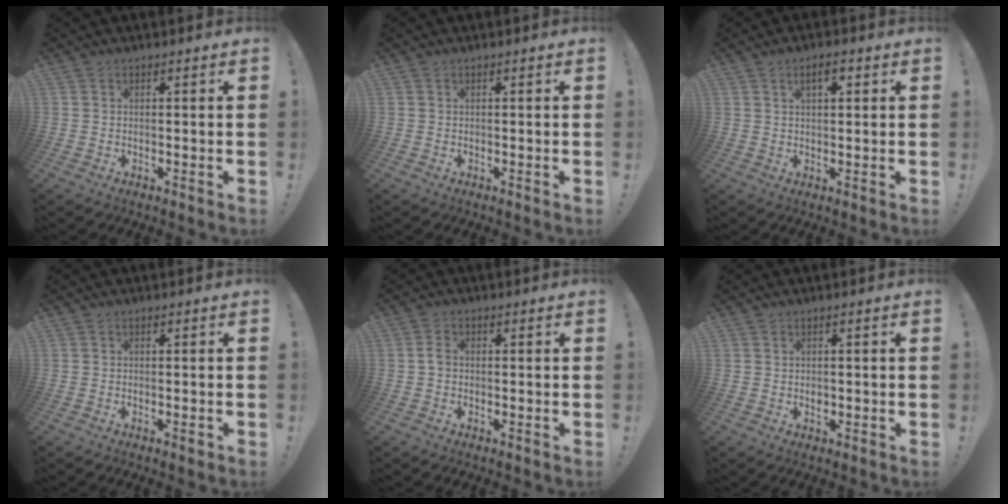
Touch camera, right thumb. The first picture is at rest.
{"total": 0.0}
{"total": 3.8, "force": [1.6, 1.5, 3.1], "torque": [-0.049, 0.001, 0.024]}
{"total": 1.1, "force": [-0.4, 0.0, 1.0], "torque": [-0.016, -0.002, -0.006]}
{"total": 2.2, "force": [-0.2, 1.5, 1.6], "torque": [-0.029, 0.006, -0.002]}
{"total": 1.3, "force": [-0.2, 1.2, 0.4], "torque": [-0.004, 0.001, -0.004]}